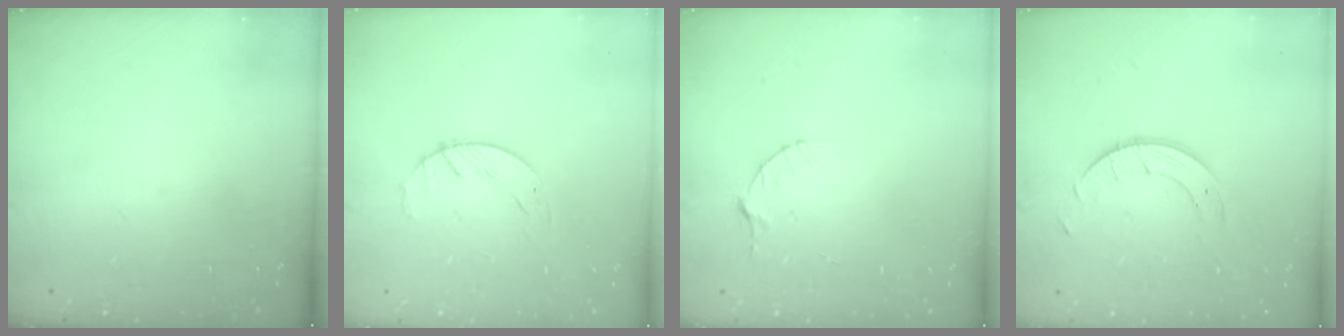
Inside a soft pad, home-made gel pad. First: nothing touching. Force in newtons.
{"total": 2.1, "press": 2.1, "slide": 0.3}
{"total": 4.1, "press": 4.1, "slide": 0.4}
{"total": 4.9, "press": 4.9, "slide": 0.4}